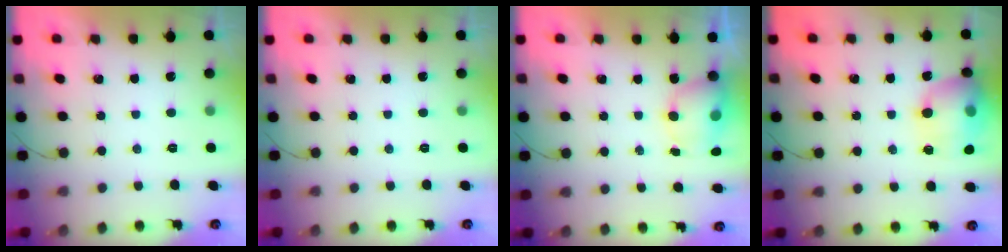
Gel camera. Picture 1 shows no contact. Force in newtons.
{"total": 0.0}
{"total": 5.8, "press": 5.7, "slide": 0.8}
{"total": 16.2, "press": 16.0, "slide": 2.4}